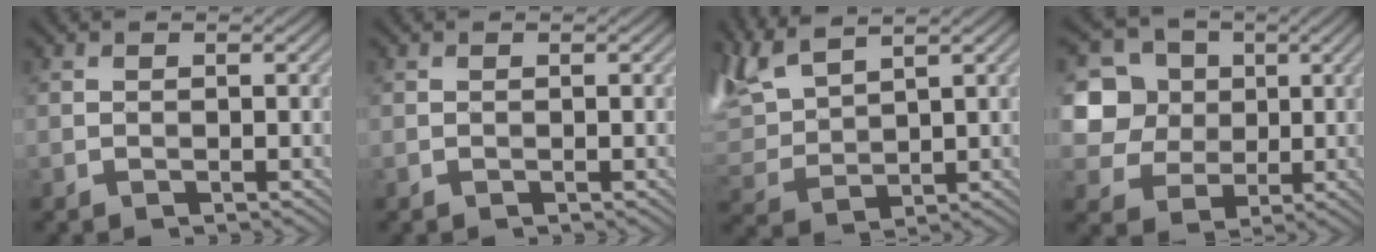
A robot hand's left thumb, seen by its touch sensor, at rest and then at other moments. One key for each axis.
{"total": 0.0}
{"total": 7.3, "fx": 5.7, "fy": 2.4, "fz": 3.9, "tx": -0.116, "ty": 0.022, "tz": 0.122}
{"total": 9.4, "fx": 2.4, "fy": 8.2, "fz": 3.7, "tx": -0.132, "ty": 0.014, "tz": 0.050}